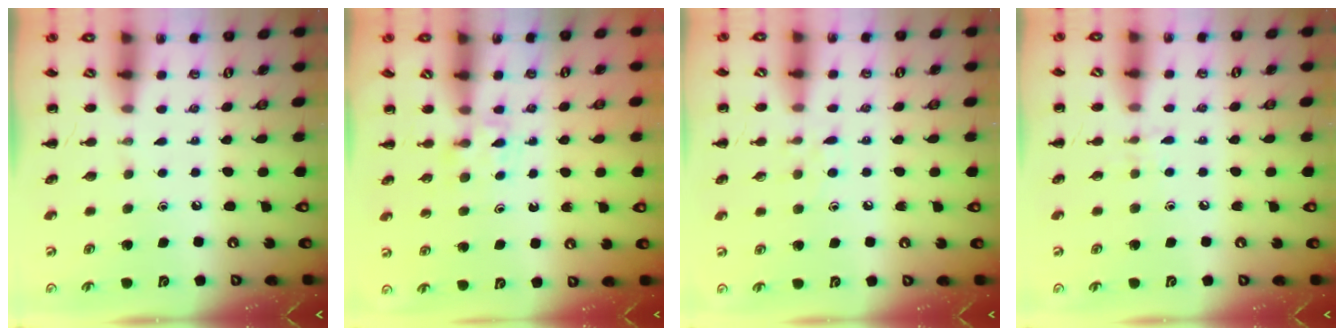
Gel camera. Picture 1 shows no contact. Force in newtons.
{"total": 3.8, "press": 3.6, "slide": 1.3}
{"total": 5.1, "press": 4.7, "slide": 2.0}
{"total": 5.4, "press": 5.2, "slide": 1.6}